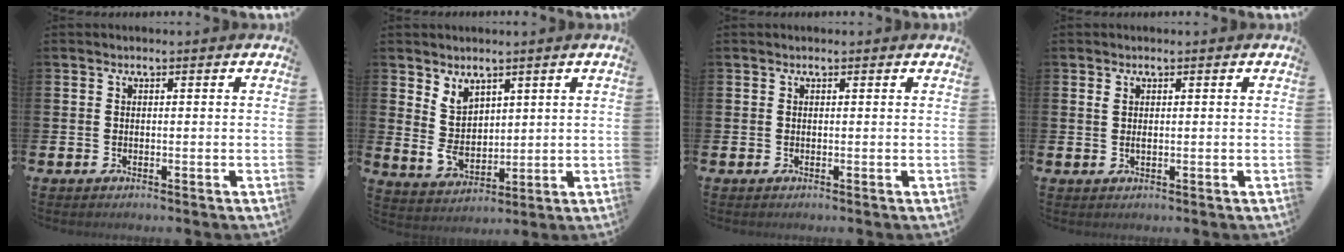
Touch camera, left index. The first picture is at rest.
{"total": 4.9, "force": [2.5, 3.6, 2.1], "torque": [-0.041, -0.001, 0.045]}
{"total": 0.0}
{"total": 0.9, "force": [0.5, 0.4, 0.7], "torque": [-0.002, -0.002, 0.005]}